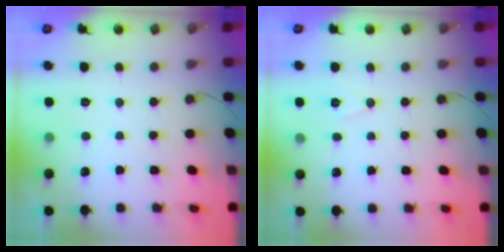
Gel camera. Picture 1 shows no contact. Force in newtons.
{"total": 6.3, "press": 4.4, "slide": 4.5}